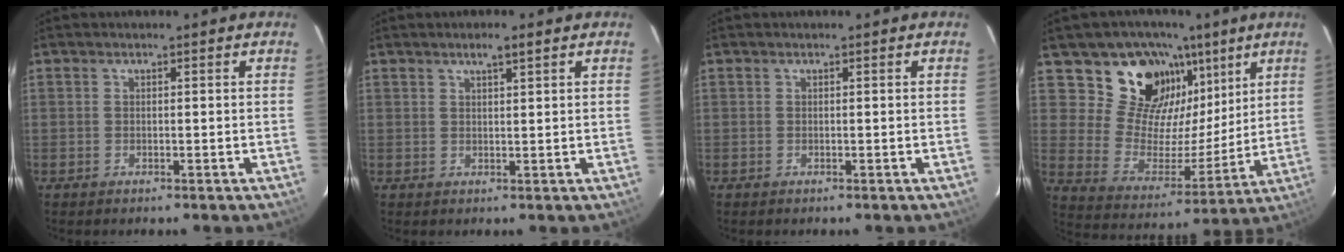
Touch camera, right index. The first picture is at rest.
{"total": 2.4, "force": [1.6, 0.3, 1.8], "torque": [-0.031, 0.006, 0.028]}
{"total": 0.0}
{"total": 17.5, "force": [10.7, 11.9, 7.0], "torque": [-0.138, 0.001, 0.201]}